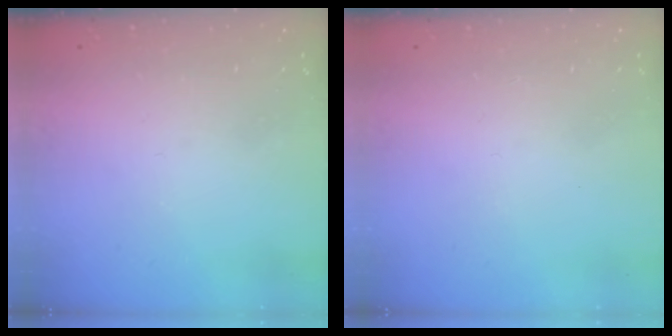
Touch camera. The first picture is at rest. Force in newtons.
{"total": 1.6, "press": 1.6, "slide": 0.1}